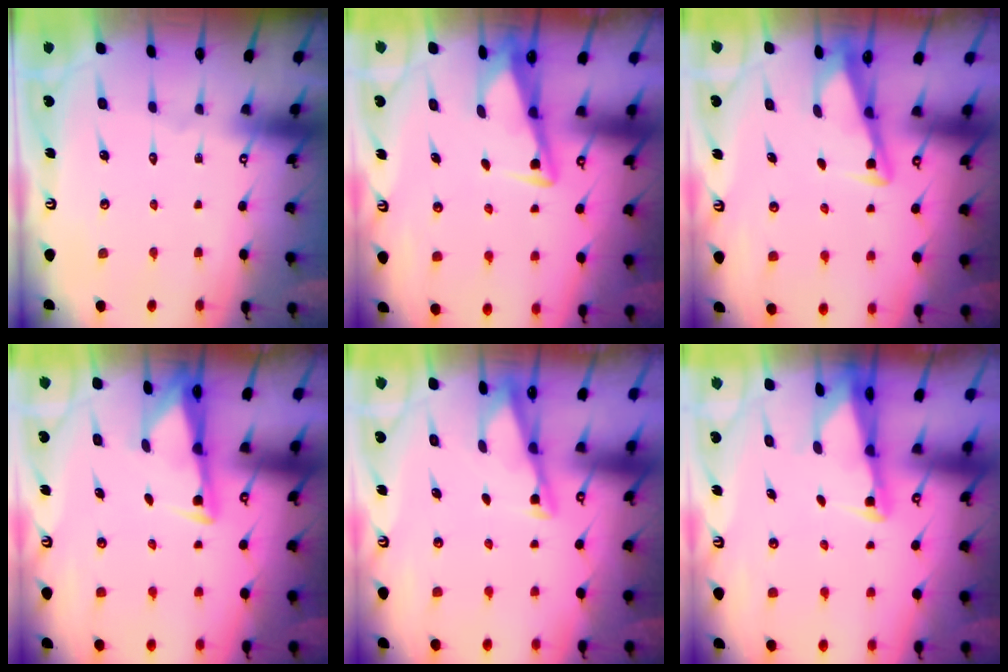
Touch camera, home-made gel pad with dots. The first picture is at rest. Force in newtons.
{"total": 3.4, "press": 3.4, "slide": 0.3}
{"total": 3.4, "press": 3.4, "slide": 0.4}
{"total": 2.9, "press": 2.9, "slide": 0.4}
{"total": 3.3, "press": 3.3, "slide": 0.3}
{"total": 2.4, "press": 2.4, "slide": 0.3}